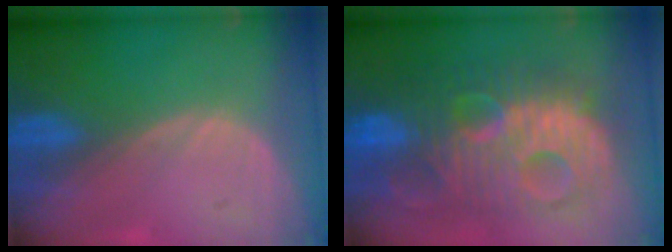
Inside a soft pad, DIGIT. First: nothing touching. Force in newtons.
{"total": 13.7, "press": 13.6, "slide": 1.1}